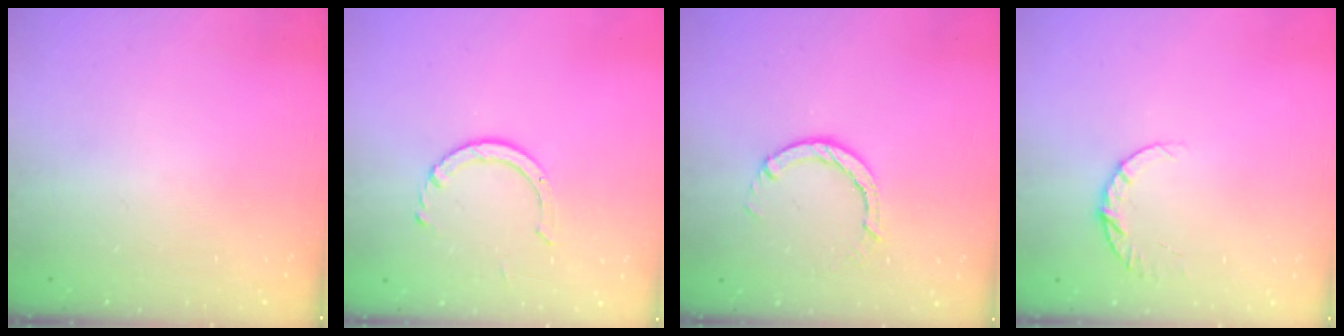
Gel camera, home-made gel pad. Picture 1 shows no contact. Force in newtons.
{"total": 4.2, "press": 4.2, "slide": 0.3}
{"total": 4.1, "press": 4.0, "slide": 0.6}
{"total": 6.3, "press": 6.3, "slide": 0.6}